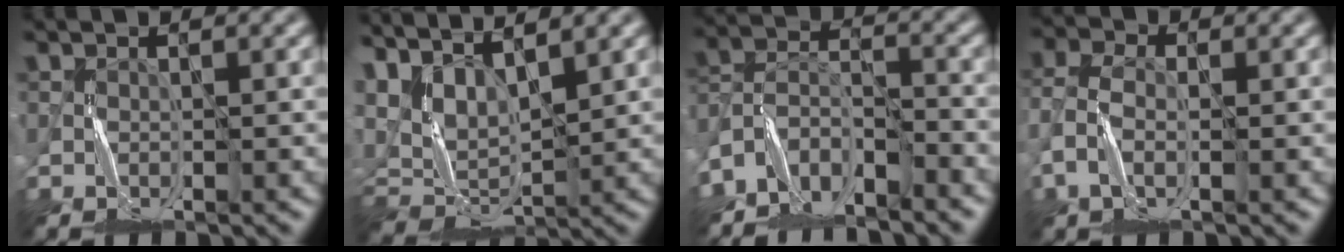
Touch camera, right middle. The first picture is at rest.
{"total": 5.4, "force": [2.7, 2.9, 3.6], "torque": [-0.083, 0.006, 0.054]}
{"total": 6.1, "force": [-5.4, 2.0, 1.8], "torque": [-0.036, -0.001, -0.113]}
{"total": 3.4, "force": [-1.2, 2.1, 2.3], "torque": [-0.065, 0.005, -0.032]}